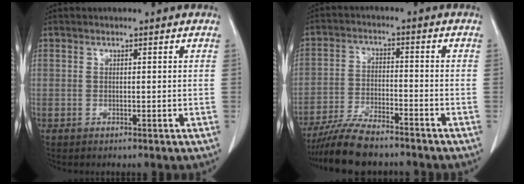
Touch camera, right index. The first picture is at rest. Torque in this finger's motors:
{"motor_torque": [0.41, -0.39, 0.16, 0.07]}